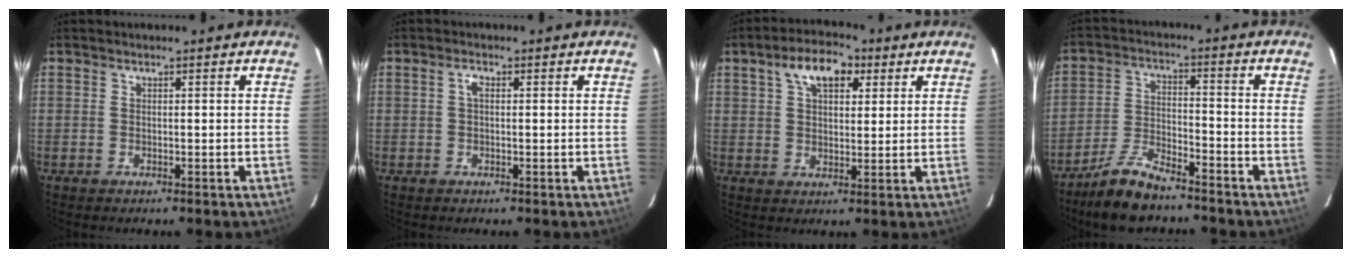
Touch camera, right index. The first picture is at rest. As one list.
[{"total": 1.4, "force": [0.2, 0.7, 1.2], "torque": [-0.024, 0.007, 0.001]}, {"total": 8.5, "force": [4.0, 4.7, 5.8], "torque": [-0.098, 0.030, 0.067]}, {"total": 9.5, "force": [-8.0, 2.5, 4.6], "torque": [-0.107, 0.003, -0.150]}]